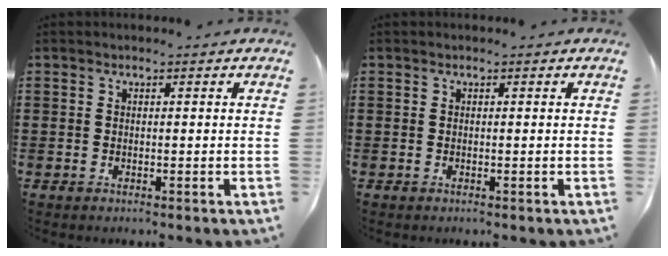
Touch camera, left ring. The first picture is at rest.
{"total": 0.0}